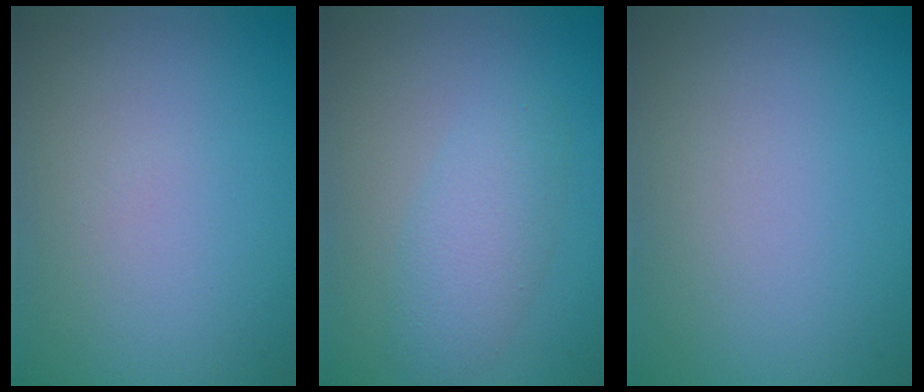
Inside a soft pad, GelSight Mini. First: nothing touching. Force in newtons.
{"total": 3.2, "press": 3.2, "slide": 0.1}
{"total": 0.0}